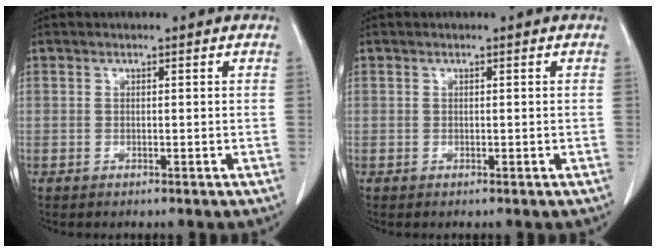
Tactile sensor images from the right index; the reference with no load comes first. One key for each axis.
{"total": 0.0}